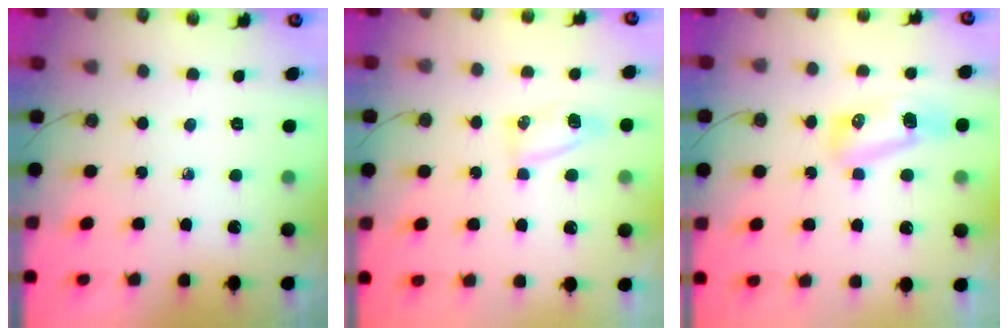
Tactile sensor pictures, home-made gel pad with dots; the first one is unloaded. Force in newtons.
{"total": 5.8, "press": 5.6, "slide": 1.6}
{"total": 8.6, "press": 8.4, "slide": 1.9}